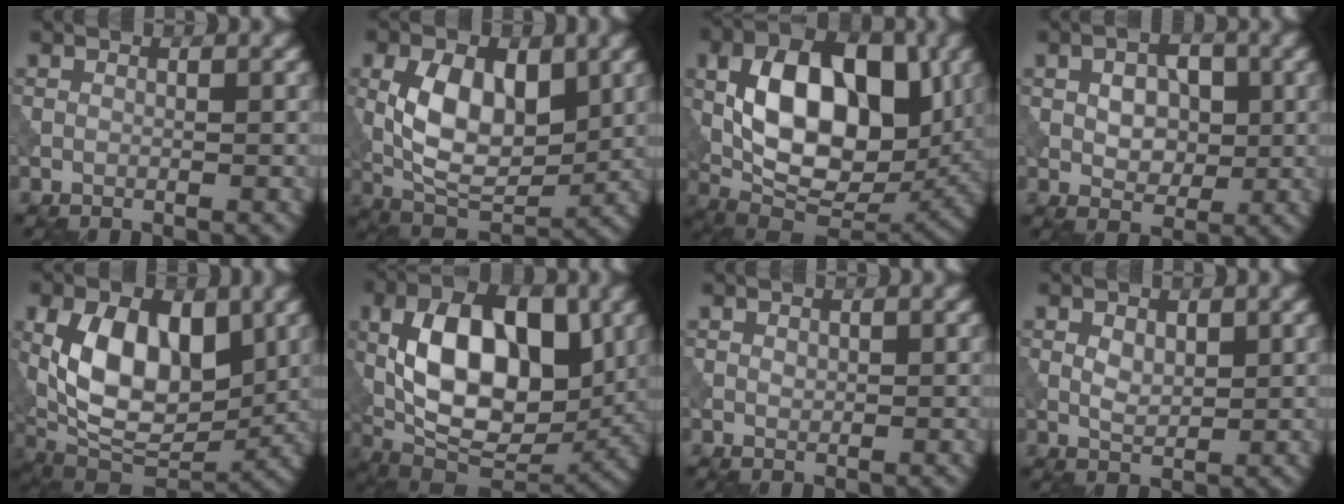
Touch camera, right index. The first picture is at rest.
{"total": 8.0, "force": [1.3, 4.6, 6.5], "torque": [-0.120, -0.004, 0.021]}
{"total": 11.8, "force": [1.7, 6.8, 9.5], "torque": [-0.146, 0.002, 0.025]}
{"total": 4.4, "force": [0.5, 3.0, 3.2], "torque": [-0.051, 0.001, 0.005]}
{"total": 10.5, "force": [1.8, 6.2, 8.2], "torque": [-0.146, -0.007, 0.025]}
{"total": 12.4, "force": [1.5, 6.9, 10.2], "torque": [-0.154, 0.004, 0.020]}
{"total": 0.6, "force": [0.2, 0.4, 0.3], "torque": [-0.006, 0.000, 0.005]}
{"total": 2.0, "force": [0.7, 1.3, 1.5], "torque": [-0.029, -0.002, 0.014]}